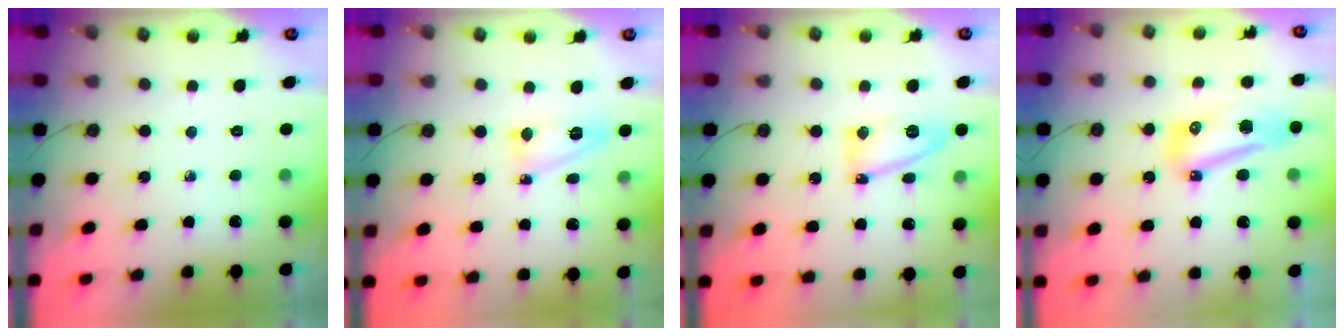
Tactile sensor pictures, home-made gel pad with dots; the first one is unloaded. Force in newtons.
{"total": 8.5, "press": 8.4, "slide": 0.9}
{"total": 9.8, "press": 9.7, "slide": 1.2}
{"total": 18.4, "press": 13.7, "slide": 12.3}